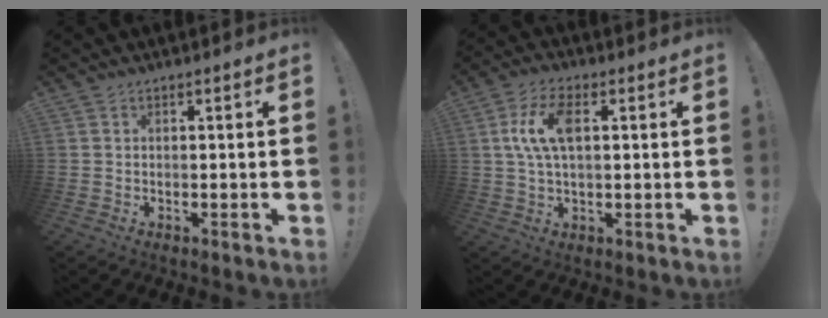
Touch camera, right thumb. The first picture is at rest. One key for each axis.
{"total": 9.9, "fx": 2.0, "fy": 5.0, "fz": 8.3, "tx": -0.169, "ty": 0.004, "tz": 0.034}